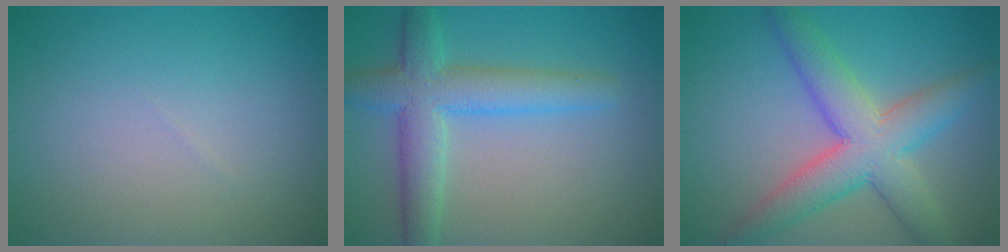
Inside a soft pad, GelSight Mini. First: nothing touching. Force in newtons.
{"total": 5.6, "press": 5.6, "slide": 0.2}
{"total": 6.9, "press": 6.9, "slide": 0.1}